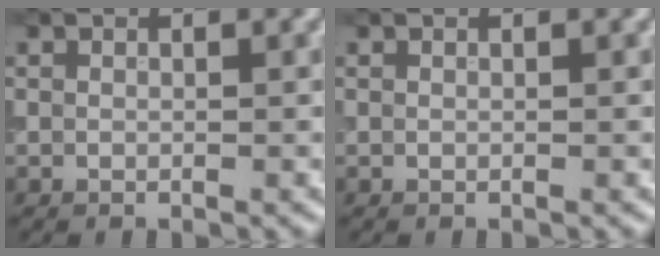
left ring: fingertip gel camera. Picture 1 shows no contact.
{"total": 0.0}